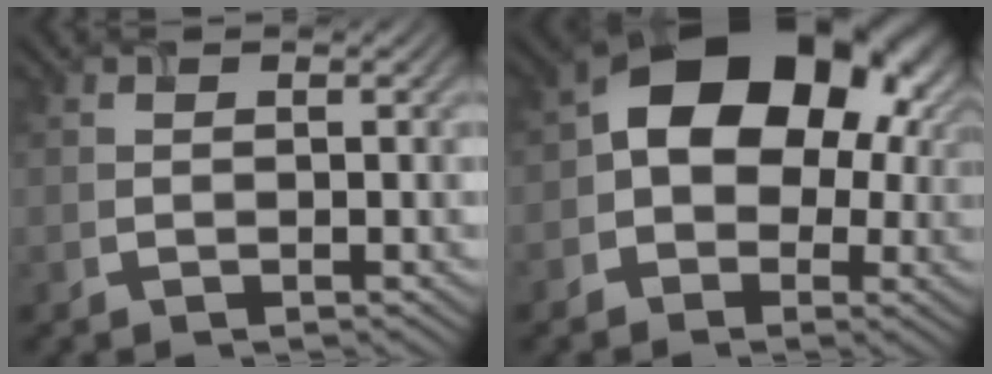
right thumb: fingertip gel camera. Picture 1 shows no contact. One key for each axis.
{"total": 15.1, "fx": 1.5, "fy": 11.4, "fz": 9.8, "tx": -0.102, "ty": 0.018, "tz": 0.001}